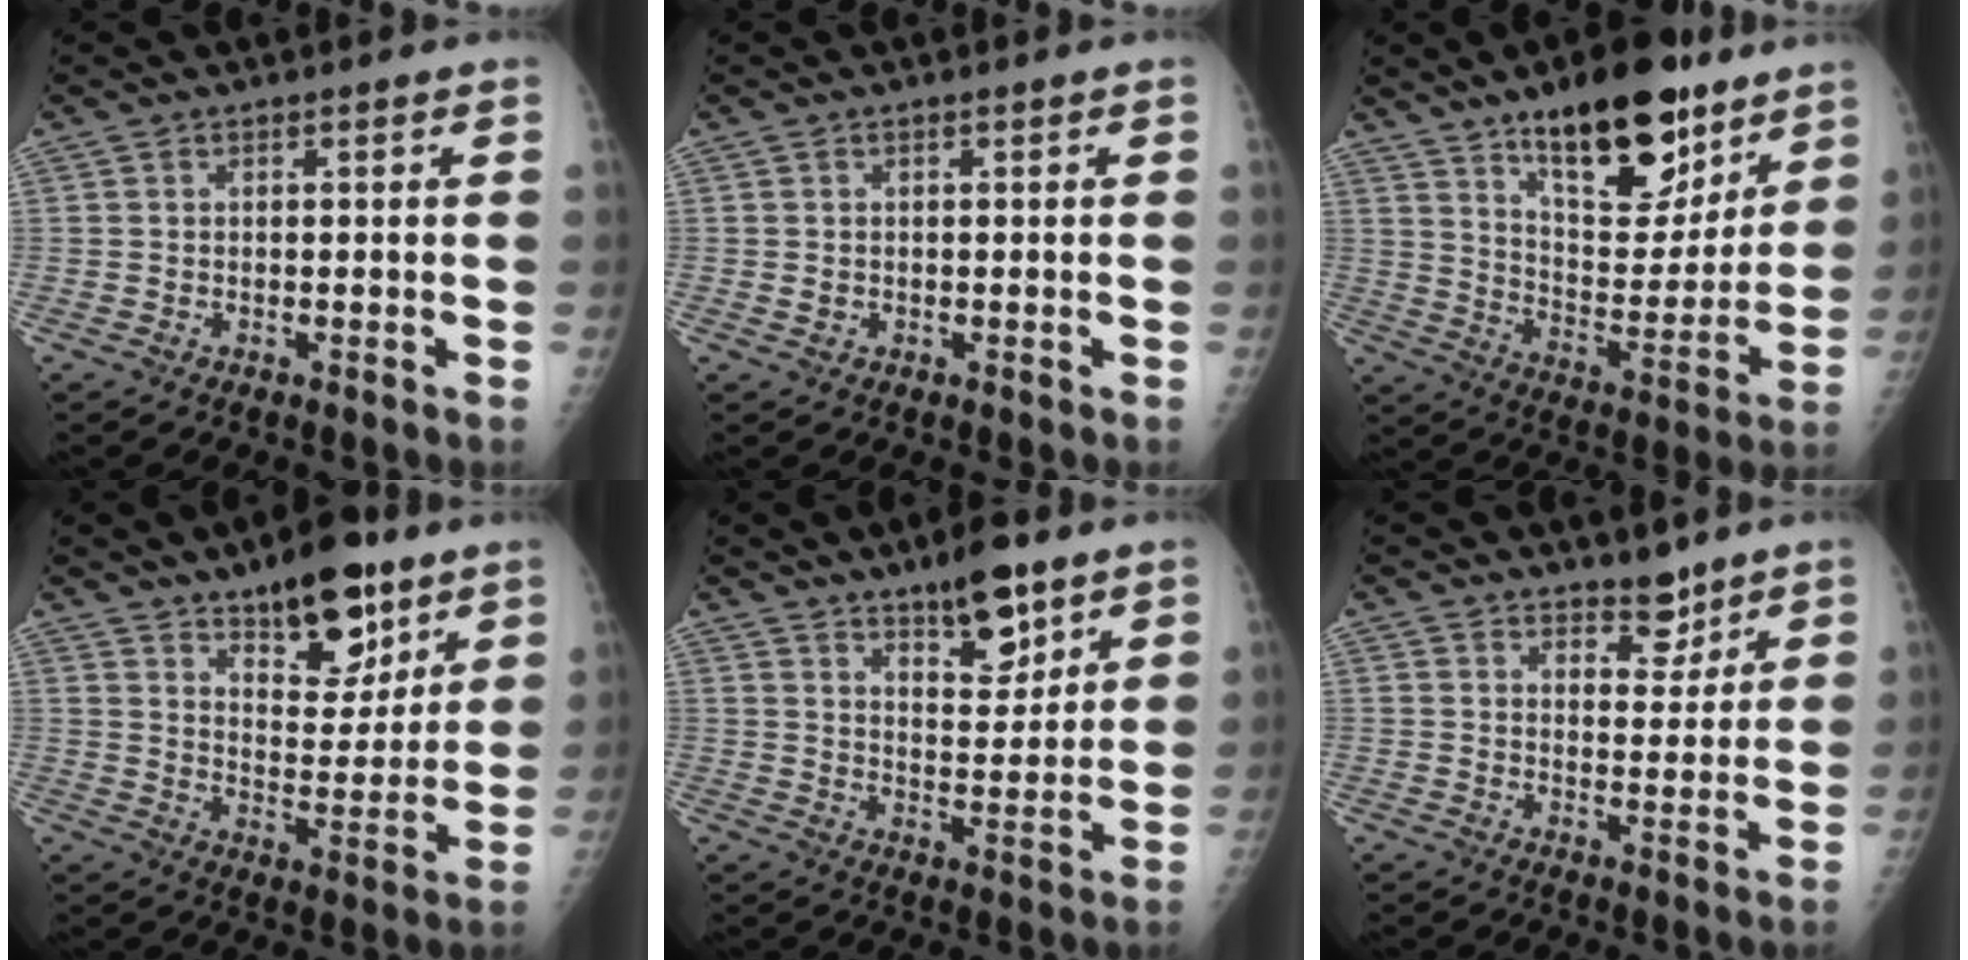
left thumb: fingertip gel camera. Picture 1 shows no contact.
{"total": 1.0, "force": [0.0, 0.8, 0.5], "torque": [-0.006, 0.000, 0.004]}
{"total": 21.3, "force": [13.8, 9.0, 13.6], "torque": [-0.151, -0.077, 0.223]}
{"total": 14.8, "force": [9.6, 6.7, 9.1], "torque": [-0.085, -0.058, 0.148]}
{"total": 10.2, "force": [6.8, 3.7, 6.6], "torque": [-0.079, -0.045, 0.109]}
{"total": 5.0, "force": [4.0, 2.4, 1.9], "torque": [-0.002, -0.030, 0.062]}